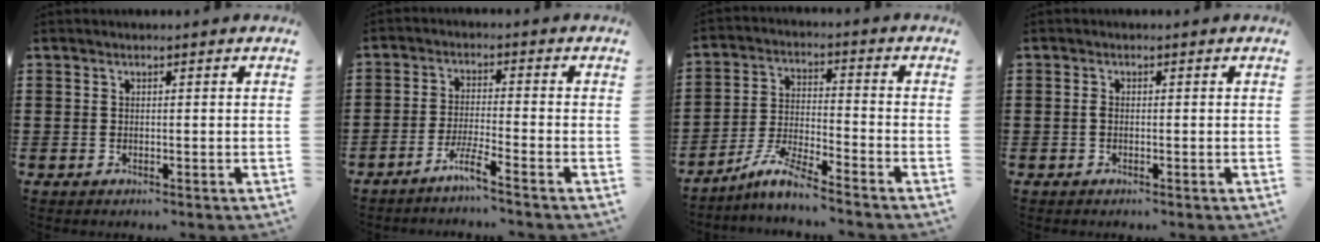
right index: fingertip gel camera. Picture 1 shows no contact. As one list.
[{"total": 4.2, "force": [-3.4, -0.4, 2.3], "torque": [-0.056, -0.009, -0.069]}, {"total": 6.4, "force": [-5.7, -0.2, 2.8], "torque": [-0.069, -0.012, -0.114]}, {"total": 0.9, "force": [-0.2, 0.4, 0.7], "torque": [-0.016, -0.001, -0.004]}]